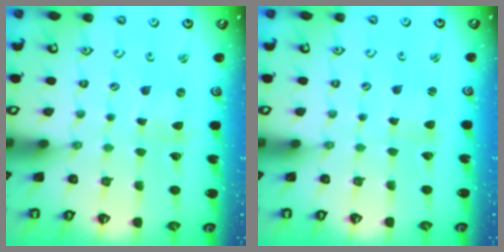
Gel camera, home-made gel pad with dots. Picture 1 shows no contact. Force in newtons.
{"total": 0.9, "press": 0.9, "slide": 0.2}